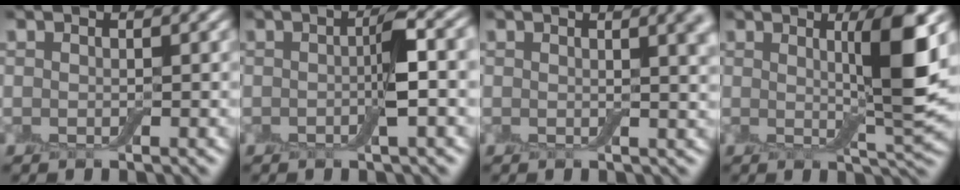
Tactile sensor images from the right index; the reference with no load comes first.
{"total": 3.2, "force": [-0.3, 0.4, 3.1], "torque": [-0.056, 0.007, -0.008]}
{"total": 3.8, "force": [1.1, 1.2, 3.4], "torque": [-0.035, 0.000, 0.022]}
{"total": 5.8, "force": [1.7, 0.5, 5.6], "torque": [-0.076, -0.002, 0.029]}